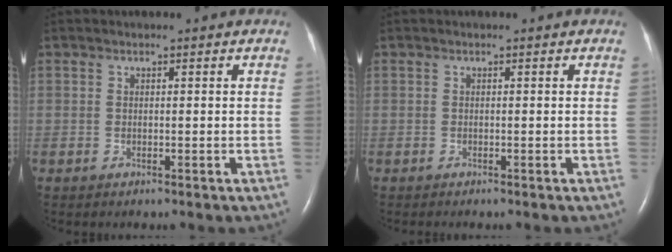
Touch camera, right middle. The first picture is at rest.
{"total": 0.0}